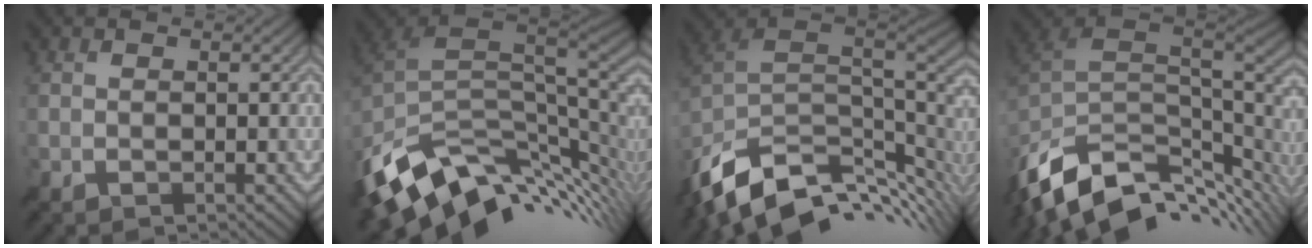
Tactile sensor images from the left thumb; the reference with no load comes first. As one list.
[{"total": 13.8, "force": [-3.6, 8.1, 10.6], "torque": [-0.230, -0.019, -0.055]}, {"total": 13.4, "force": [-5.0, 7.5, 9.9], "torque": [-0.223, -0.015, -0.081]}, {"total": 13.0, "force": [-5.3, 6.9, 9.6], "torque": [-0.223, -0.012, -0.086]}]